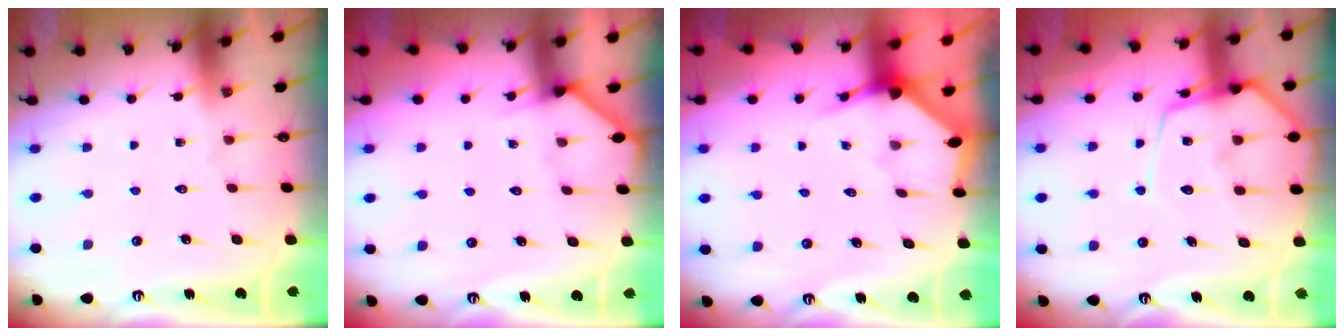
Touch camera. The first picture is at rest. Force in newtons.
{"total": 5.0, "press": 5.0, "slide": 0.3}
{"total": 3.2, "press": 3.2, "slide": 0.3}
{"total": 13.9, "press": 13.9, "slide": 1.3}